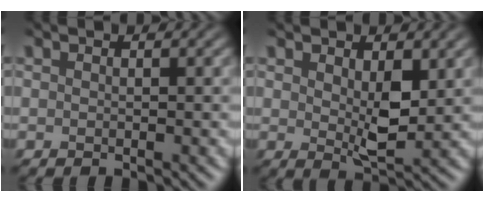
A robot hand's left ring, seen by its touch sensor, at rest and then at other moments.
{"total": 3.3, "force": [0.7, 1.6, 2.8], "torque": [-0.054, -0.006, 0.016]}